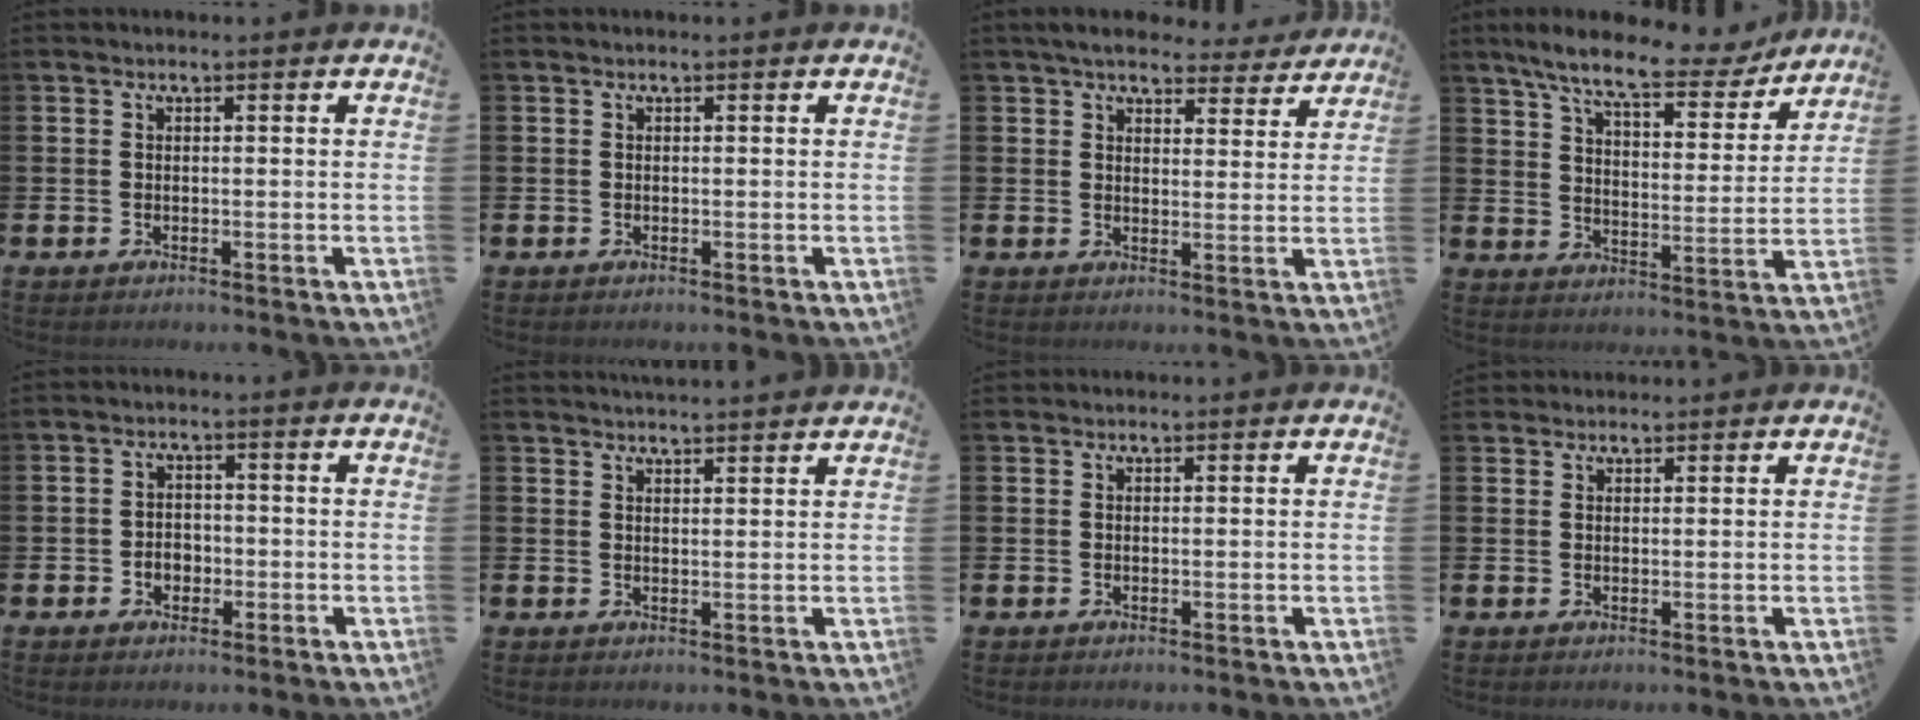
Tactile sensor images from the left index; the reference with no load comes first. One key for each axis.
{"total": 0.0}
{"total": 5.5, "fx": 5.1, "fy": 1.8, "fz": 1.3, "tx": -0.029, "ty": -0.026, "tz": 0.089}
{"total": 9.2, "fx": 8.0, "fy": 1.8, "fz": 4.3, "tx": -0.098, "ty": -0.045, "tz": 0.133}
{"total": 2.4, "fx": -0.8, "fy": 1.9, "fz": 1.1, "tx": -0.010, "ty": -0.002, "tz": -0.021}
{"total": 2.7, "fx": 2.7, "fy": -0.2, "fz": 0.0, "tx": 0.000, "ty": -0.015, "tz": 0.048}
{"total": 0.6, "fx": 0.6, "fy": 0.1, "fz": 0.0, "tx": 0.014, "ty": -0.004, "tz": 0.008}
{"total": 1.7, "fx": 1.6, "fy": 0.4, "fz": -0.1, "tx": 0.012, "ty": -0.004, "tz": 0.028}